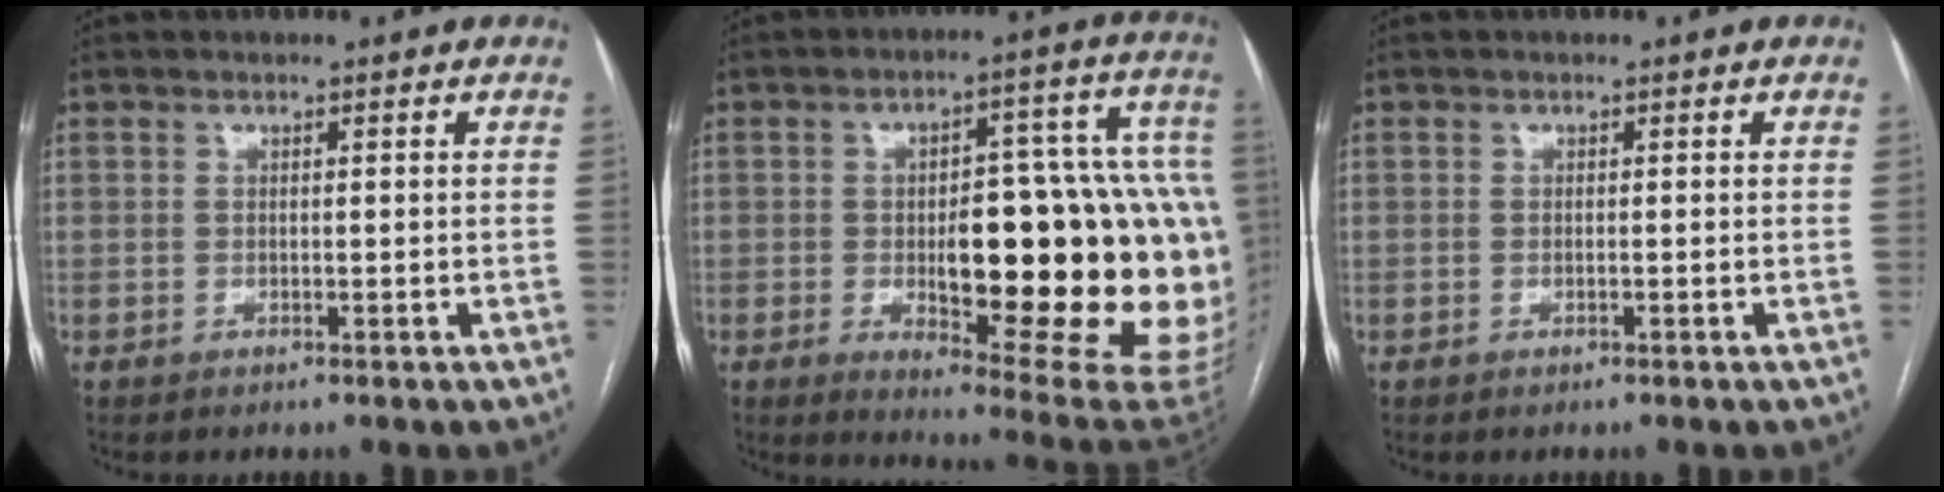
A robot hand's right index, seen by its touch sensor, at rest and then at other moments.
{"total": 27.5, "force": [-2.2, 7.1, 26.5], "torque": [-0.257, 0.029, -0.006]}
{"total": 0.0}